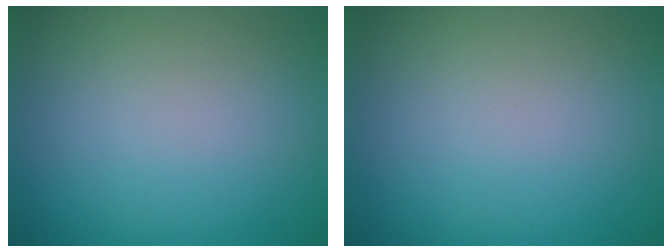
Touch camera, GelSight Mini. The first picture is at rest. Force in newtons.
{"total": 0.0}